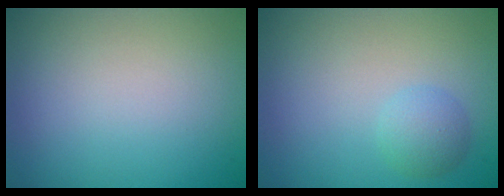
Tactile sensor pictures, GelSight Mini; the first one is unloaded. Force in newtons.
{"total": 1.9, "press": 1.9, "slide": 0.1}